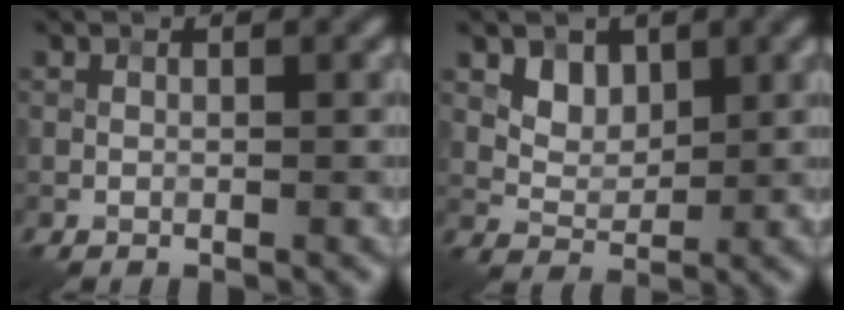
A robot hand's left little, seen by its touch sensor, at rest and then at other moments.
{"total": 2.5, "force": [1.3, 1.8, 1.2], "torque": [-0.024, -0.011, 0.029]}